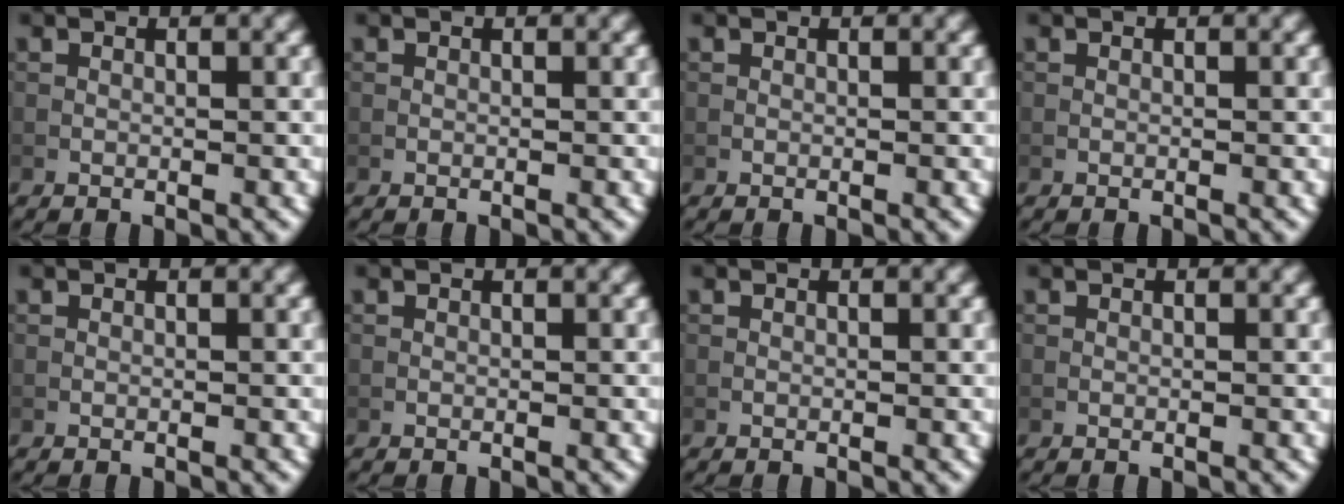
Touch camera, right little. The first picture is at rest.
{"total": 0.0}
{"total": 0.0}
{"total": 0.0}
{"total": 0.0}
{"total": 0.0}
{"total": 0.0}
{"total": 0.0}